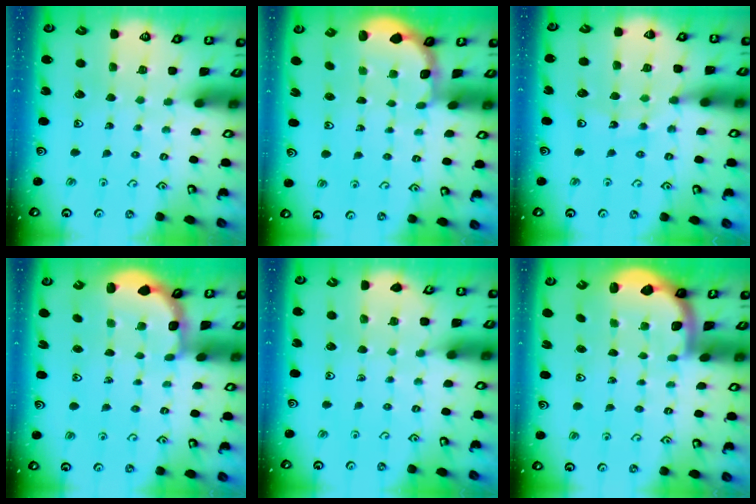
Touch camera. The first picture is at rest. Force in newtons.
{"total": 1.9, "press": 1.7, "slide": 0.7}
{"total": 12.1, "press": 11.6, "slide": 3.5}
{"total": 2.8, "press": 2.5, "slide": 1.4}
{"total": 4.8, "press": 4.3, "slide": 2.2}
{"total": 1.9, "press": 1.8, "slide": 0.5}